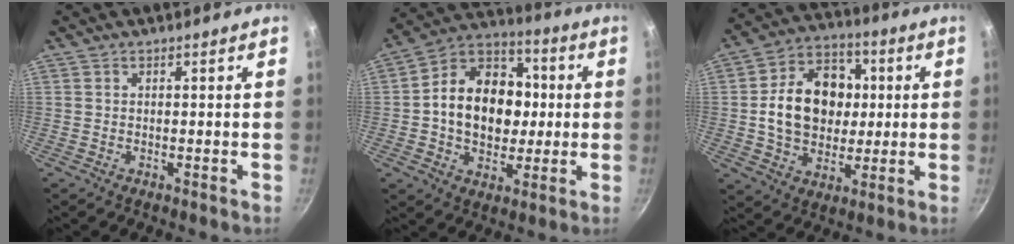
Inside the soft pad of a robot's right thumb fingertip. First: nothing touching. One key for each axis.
{"total": 18.1, "fx": 0.3, "fy": 13.8, "fz": 11.8, "tx": -0.156, "ty": 0.028, "tz": -0.009}
{"total": 17.1, "fx": 1.4, "fy": 13.2, "fz": 10.8, "tx": -0.138, "ty": 0.020, "tz": 0.018}